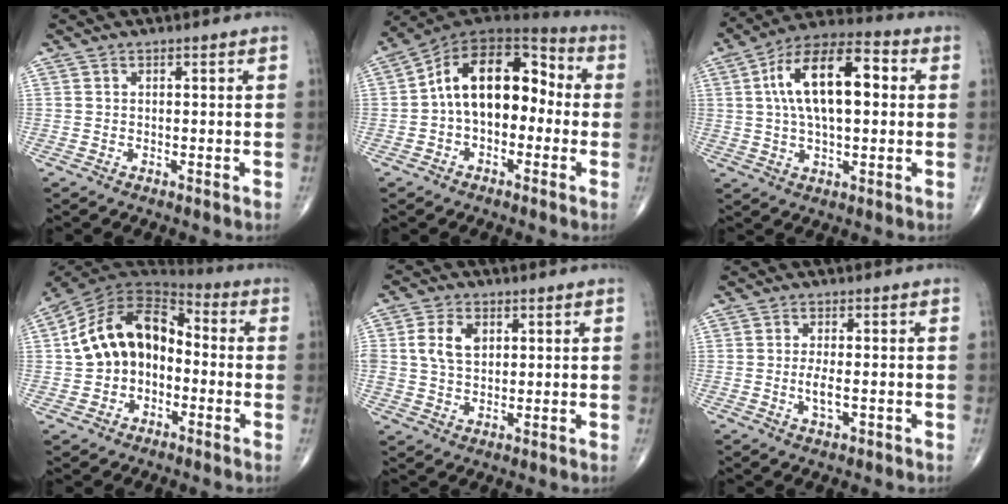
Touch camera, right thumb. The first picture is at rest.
{"total": 16.1, "force": [-0.7, 10.2, 12.5], "torque": [-0.171, 0.055, -0.026]}
{"total": 17.3, "force": [2.8, 8.2, 15.0], "torque": [-0.252, 0.028, 0.041]}
{"total": 15.7, "force": [-1.1, 11.2, 11.0], "torque": [-0.171, 0.048, -0.032]}
{"total": 6.7, "force": [1.6, 4.6, 4.6], "torque": [-0.079, -0.001, 0.031]}
{"total": 3.3, "force": [-0.8, 1.3, 2.9], "torque": [-0.057, -0.002, -0.015]}